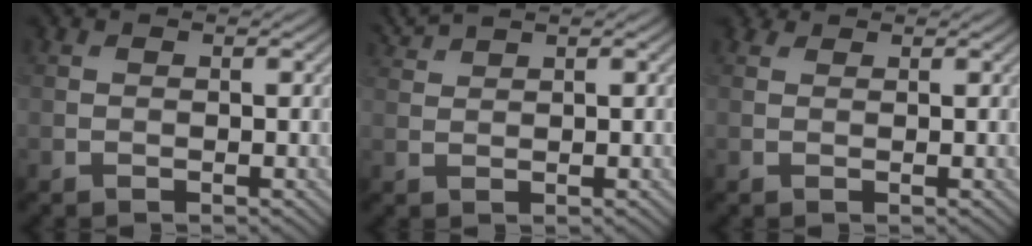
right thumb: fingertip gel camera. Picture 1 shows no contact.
{"total": 2.6, "force": [2.4, 0.0, 0.8], "torque": [-0.027, 0.015, 0.058]}
{"total": 1.2, "force": [1.0, 0.6, 0.2], "torque": [-0.006, 0.003, 0.014]}